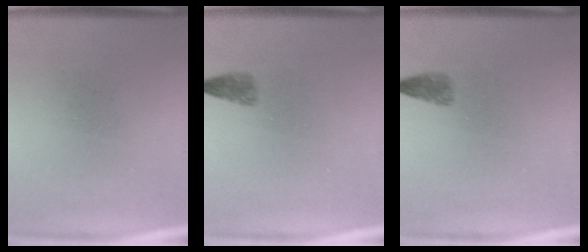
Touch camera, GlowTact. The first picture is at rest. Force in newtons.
{"total": 1.8}
{"total": 1.8}